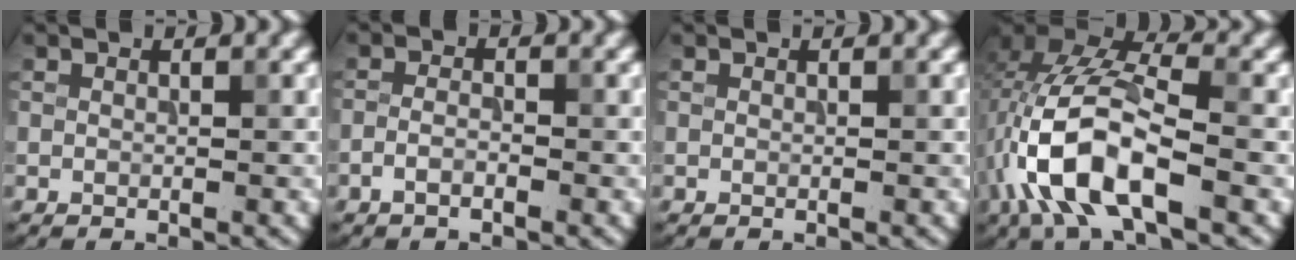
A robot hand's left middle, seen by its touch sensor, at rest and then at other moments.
{"total": 1.0, "force": [-0.9, 0.2, 0.5], "torque": [-0.014, 0.009, -0.015]}
{"total": 0.0}
{"total": 9.3, "force": [-3.2, 3.9, 7.8], "torque": [-0.169, 0.017, -0.057]}